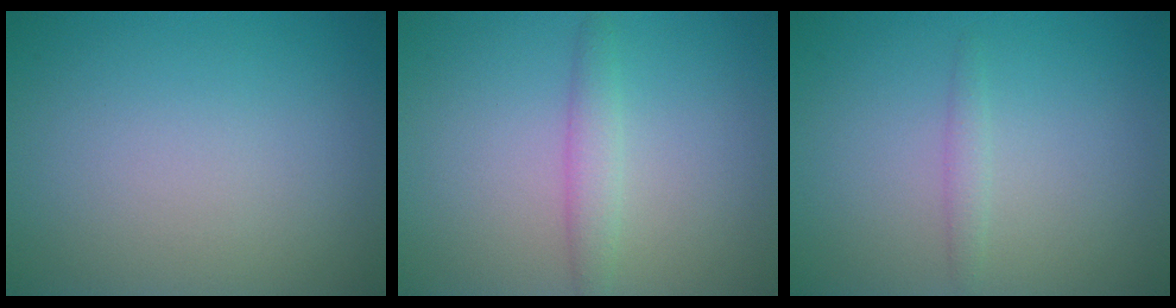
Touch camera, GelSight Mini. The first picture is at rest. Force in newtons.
{"total": 1.9, "press": 1.9, "slide": 0.0}
{"total": 1.0, "press": 0.9, "slide": 0.2}